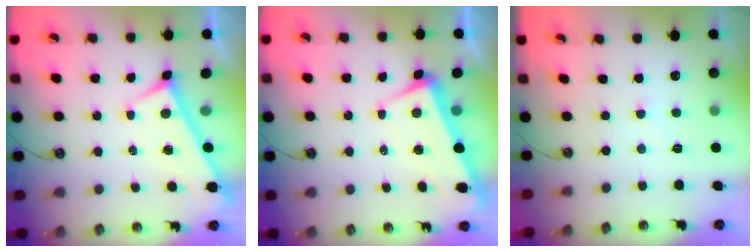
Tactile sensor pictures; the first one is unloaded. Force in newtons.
{"total": 3.0, "press": 2.8, "slide": 0.9}
{"total": 3.6, "press": 3.5, "slide": 0.7}